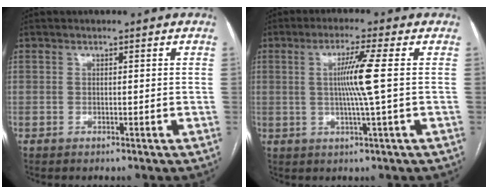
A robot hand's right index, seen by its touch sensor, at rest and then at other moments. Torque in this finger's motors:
{"motor_torque": [0.49, -0.10, 0.22, 0.13]}